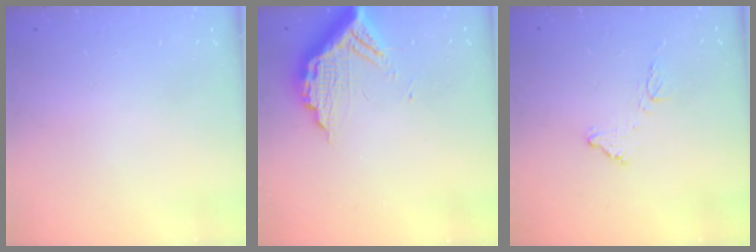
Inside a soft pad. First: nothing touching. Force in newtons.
{"total": 12.0, "press": 12.0, "slide": 1.1}
{"total": 10.3, "press": 10.3, "slide": 0.4}